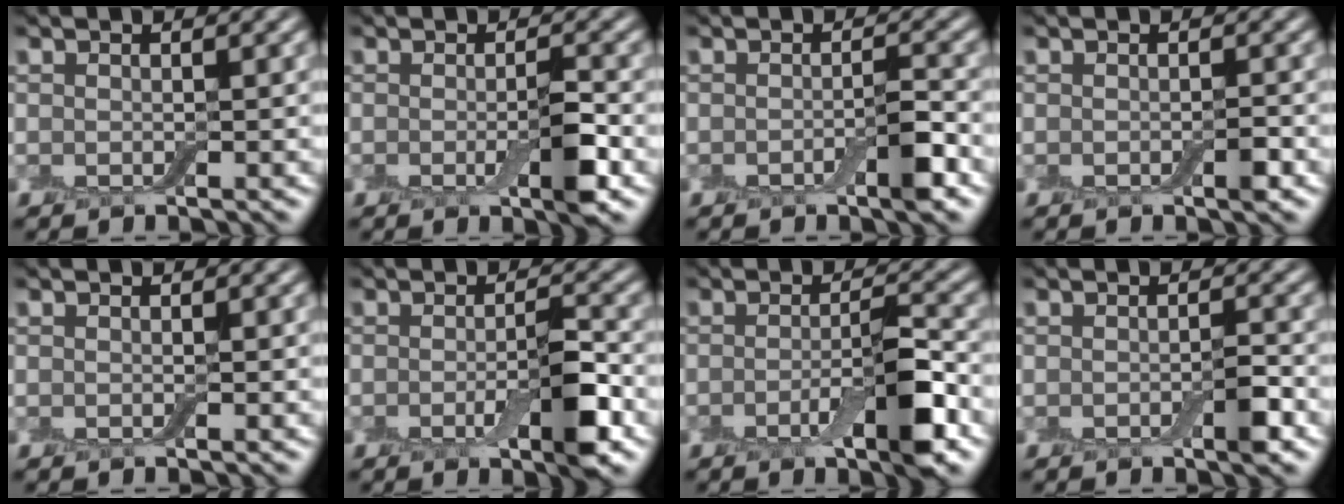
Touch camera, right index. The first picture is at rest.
{"total": 3.0, "force": [-0.6, 0.5, 2.9], "torque": [-0.048, -0.007, -0.010]}
{"total": 2.3, "force": [-1.0, 0.4, 2.0], "torque": [-0.029, 0.001, -0.017]}
{"total": 1.0, "force": [-0.4, 0.2, 0.9], "torque": [-0.013, 0.000, -0.006]}
{"total": 0.0}
{"total": 4.0, "force": [-1.1, 1.0, 3.8], "torque": [-0.062, -0.005, -0.020]}
{"total": 4.8, "force": [-1.7, 1.1, 4.4], "torque": [-0.072, -0.002, -0.031]}
{"total": 1.7, "force": [-0.6, 0.3, 1.5], "torque": [-0.022, -0.002, -0.011]}